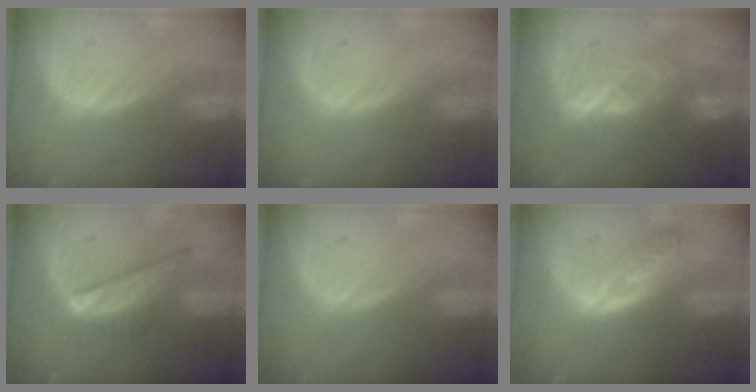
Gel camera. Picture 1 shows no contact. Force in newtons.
{"total": 0.0}
{"total": 5.9, "press": 5.9, "slide": 0.8}
{"total": 7.8, "press": 6.6, "slide": 4.1}
{"total": 0.0}
{"total": 6.0, "press": 5.4, "slide": 2.7}